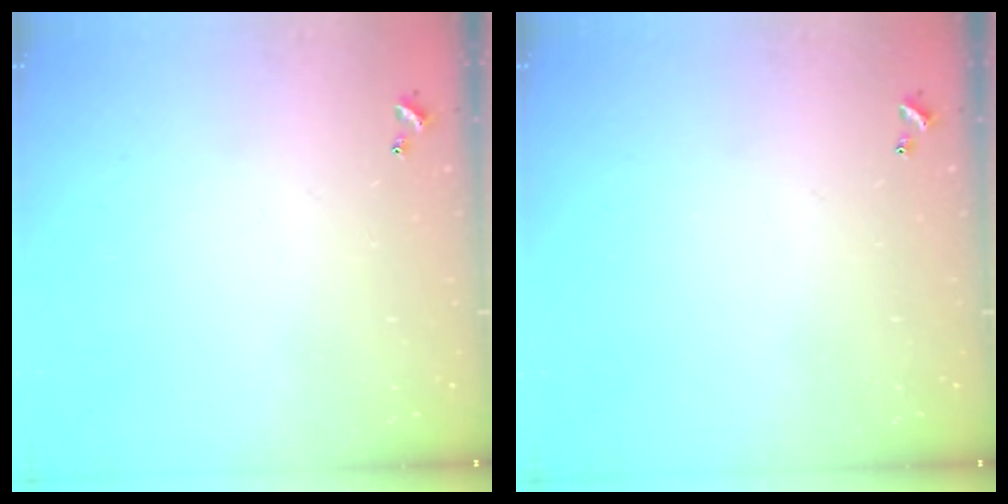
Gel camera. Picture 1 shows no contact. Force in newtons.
{"total": 0.0}